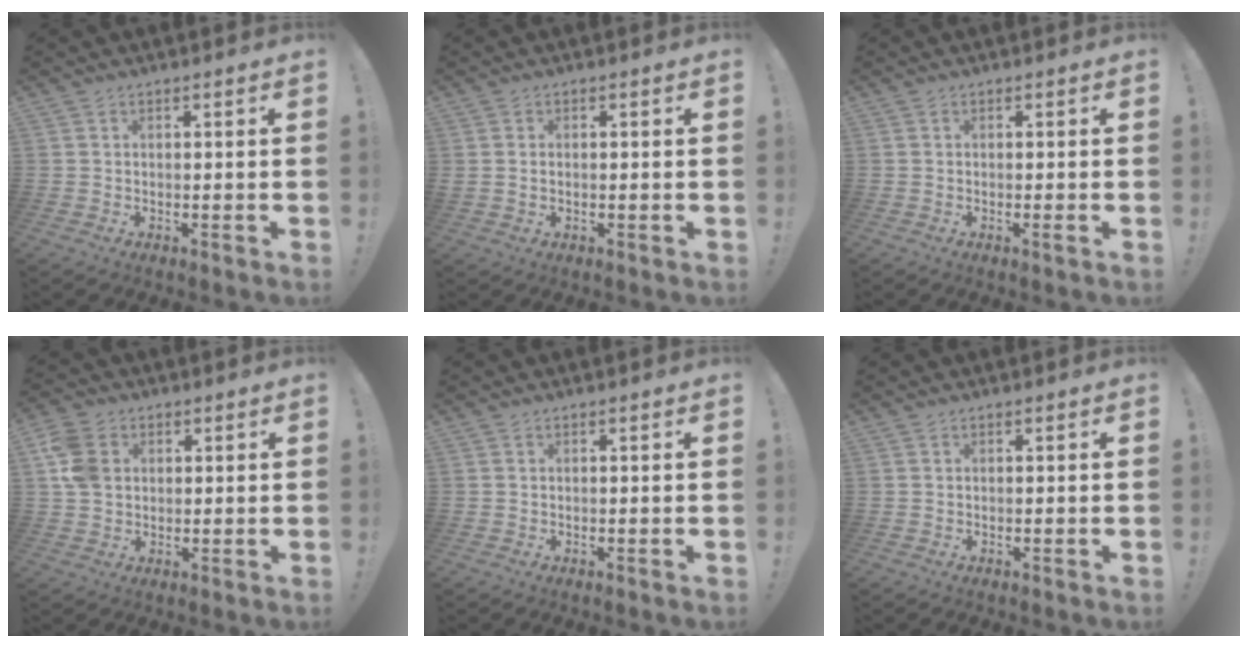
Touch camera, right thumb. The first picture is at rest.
{"total": 0.7, "force": [0.0, 0.4, 0.6], "torque": [-0.013, 0.000, 0.001]}
{"total": 1.4, "force": [-0.3, -0.1, 1.3], "torque": [-0.030, 0.001, -0.004]}
{"total": 9.2, "force": [2.1, 7.2, 5.4], "torque": [-0.110, 0.008, 0.045]}
{"total": 0.0}
{"total": 0.0}